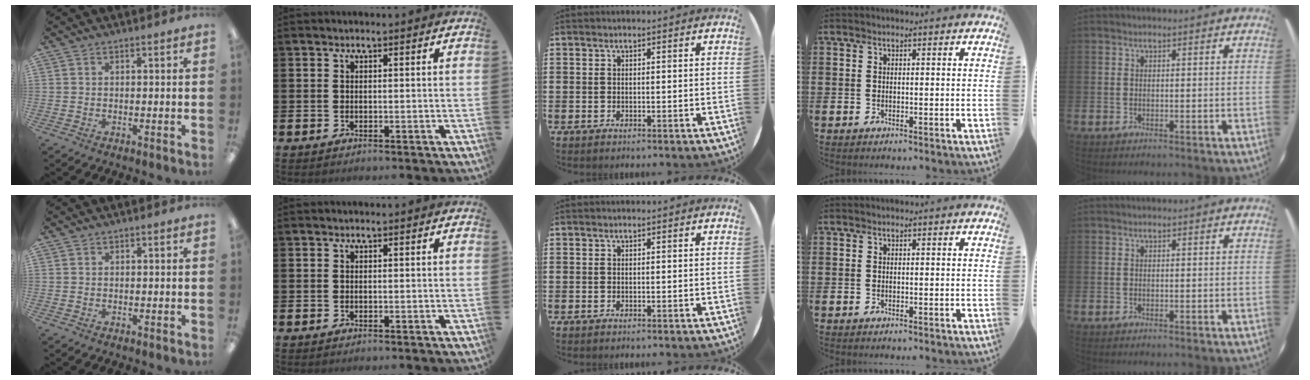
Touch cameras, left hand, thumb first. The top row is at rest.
{}